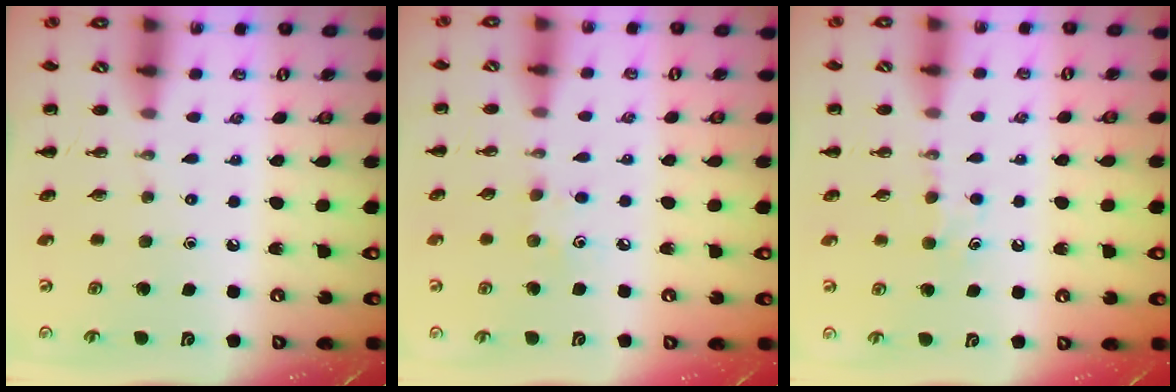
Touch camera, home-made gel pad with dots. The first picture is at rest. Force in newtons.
{"total": 5.0, "press": 4.8, "slide": 1.5}
{"total": 4.2, "press": 4.0, "slide": 1.4}